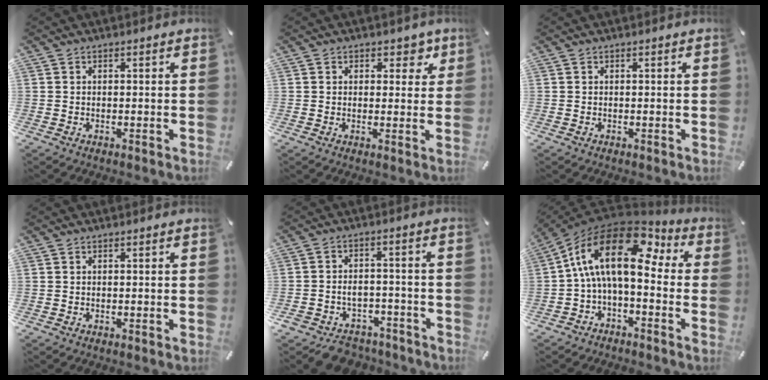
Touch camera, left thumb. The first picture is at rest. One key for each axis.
{"total": 4.4, "fx": 2.0, "fy": 3.2, "fz": 2.2, "tx": -0.001, "ty": -0.007, "tz": 0.026}
{"total": 0.0}
{"total": 0.0}
{"total": 6.3, "fx": -3.8, "fy": 4.7, "fz": 1.5, "tx": -0.020, "ty": 0.032, "tz": -0.067}
{"total": 17.5, "fx": 2.9, "fy": 9.0, "fz": 14.7, "tx": -0.290, "ty": -0.012, "tz": 0.047}